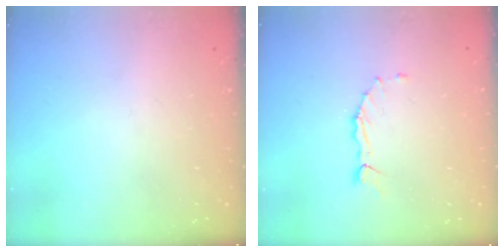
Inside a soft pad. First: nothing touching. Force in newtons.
{"total": 1.9, "press": 1.9, "slide": 0.3}